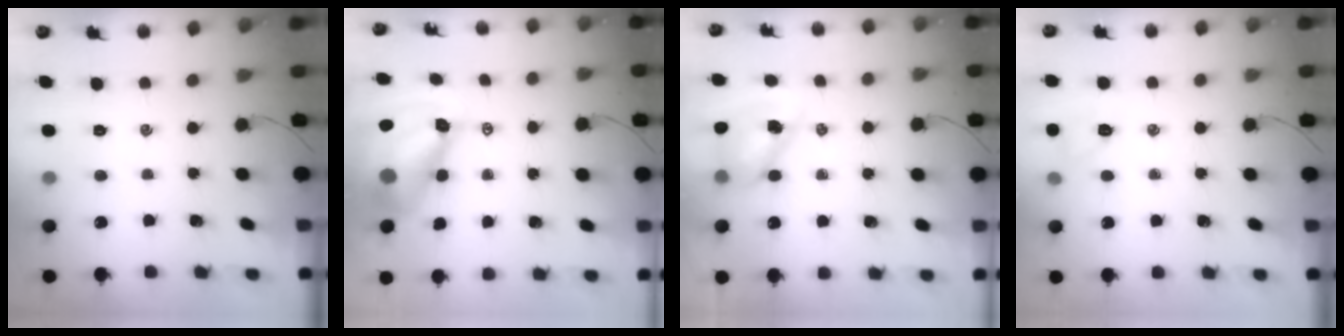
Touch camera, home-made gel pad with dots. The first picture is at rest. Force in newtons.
{"total": 11.2, "press": 10.7, "slide": 3.5}
{"total": 8.6, "press": 8.5, "slide": 1.4}
{"total": 5.1, "press": 4.8, "slide": 1.5}